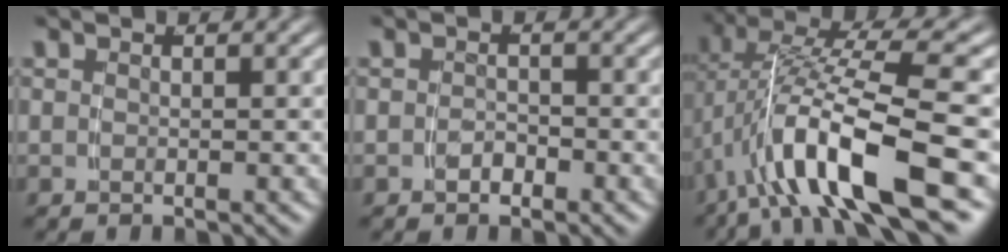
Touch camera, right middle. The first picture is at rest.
{"total": 1.1, "force": [-1.0, 0.3, 0.3], "torque": [-0.004, -0.001, -0.015]}
{"total": 8.0, "force": [-1.2, 2.4, 7.5], "torque": [-0.156, -0.009, -0.008]}